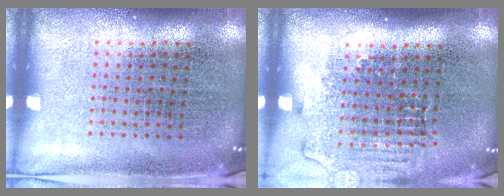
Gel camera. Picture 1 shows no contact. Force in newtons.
{"total": 1.4, "press": 1.2, "slide": 0.6}